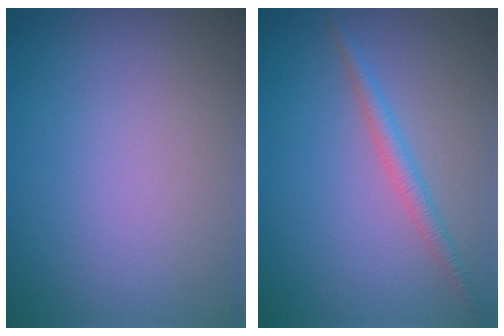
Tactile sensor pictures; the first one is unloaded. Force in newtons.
{"total": 1.9, "press": 1.9, "slide": 0.1}